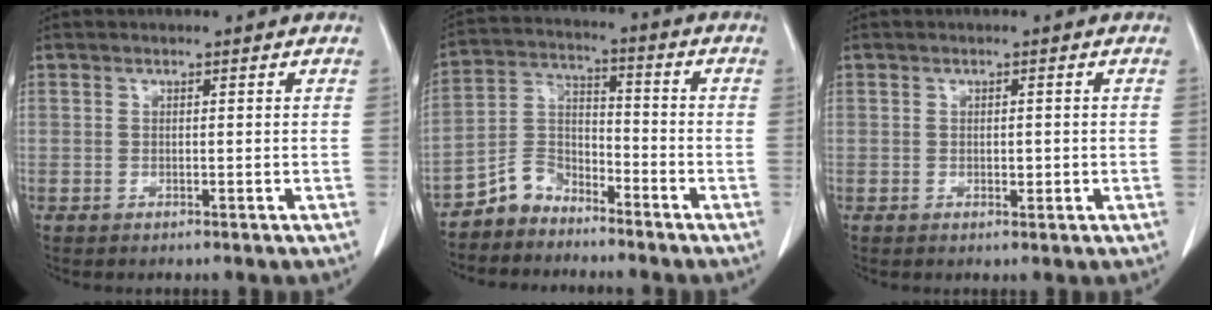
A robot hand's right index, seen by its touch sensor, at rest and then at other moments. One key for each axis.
{"total": 6.5, "fx": -5.5, "fy": 3.3, "fz": 0.8, "tx": -0.013, "ty": 0.015, "tz": -0.110}
{"total": 1.1, "fx": 0.0, "fy": 0.7, "fz": 0.9, "tx": -0.009, "ty": 0.001, "tz": 0.006}